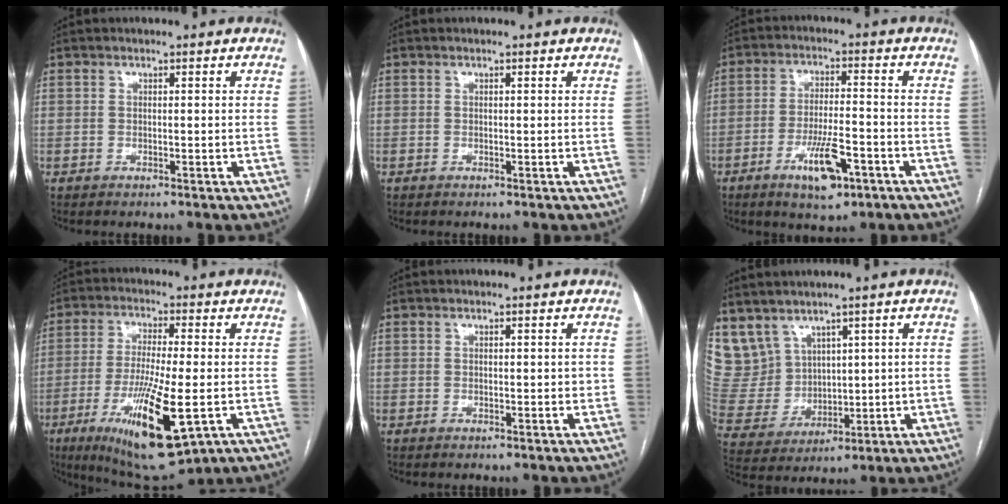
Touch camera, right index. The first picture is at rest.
{"total": 0.0}
{"total": 8.2, "force": [-4.1, 2.3, 6.7], "torque": [-0.122, -0.004, -0.062]}
{"total": 15.7, "force": [-5.1, 2.7, 14.6], "torque": [-0.271, -0.038, -0.079]}
{"total": 0.8, "force": [0.2, 0.5, 0.5], "torque": [-0.003, 0.001, 0.001]}
{"total": 10.6, "force": [6.8, 7.8, 2.3], "torque": [-0.075, 0.033, 0.167]}